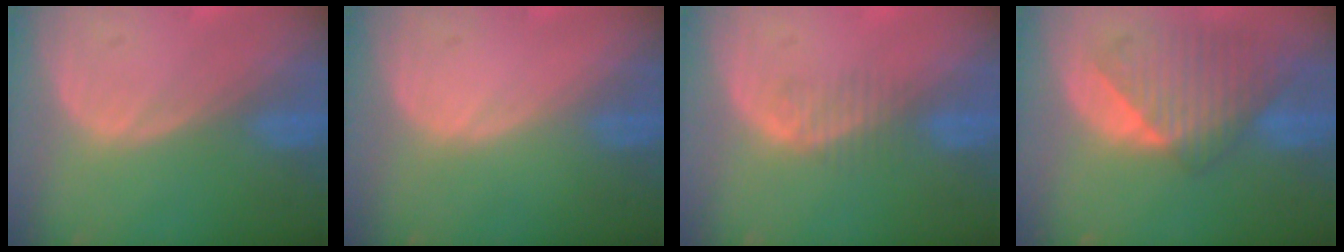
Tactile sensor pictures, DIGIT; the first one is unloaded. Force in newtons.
{"total": 0.0}
{"total": 2.2, "press": 2.0, "slide": 0.9}
{"total": 8.7, "press": 8.1, "slide": 3.1}